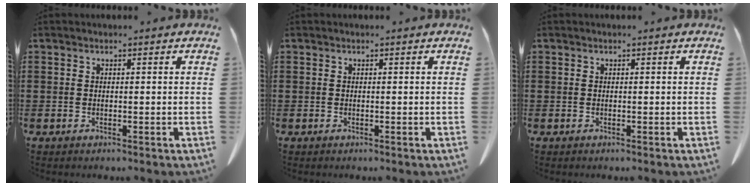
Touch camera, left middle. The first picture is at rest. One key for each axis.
{"total": 0.0}
{"total": 0.0}